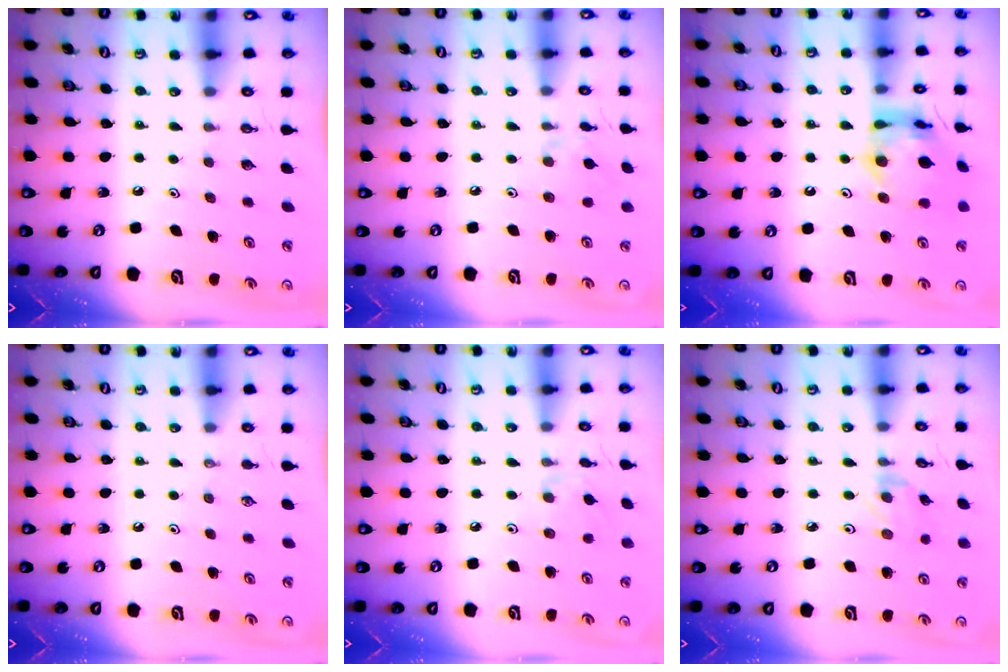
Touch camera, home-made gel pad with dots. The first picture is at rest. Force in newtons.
{"total": 2.1, "press": 2.1, "slide": 0.4}
{"total": 12.3, "press": 12.2, "slide": 1.4}
{"total": 0.0}
{"total": 2.0, "press": 1.9, "slide": 0.5}
{"total": 0.8, "press": 0.8, "slide": 0.1}